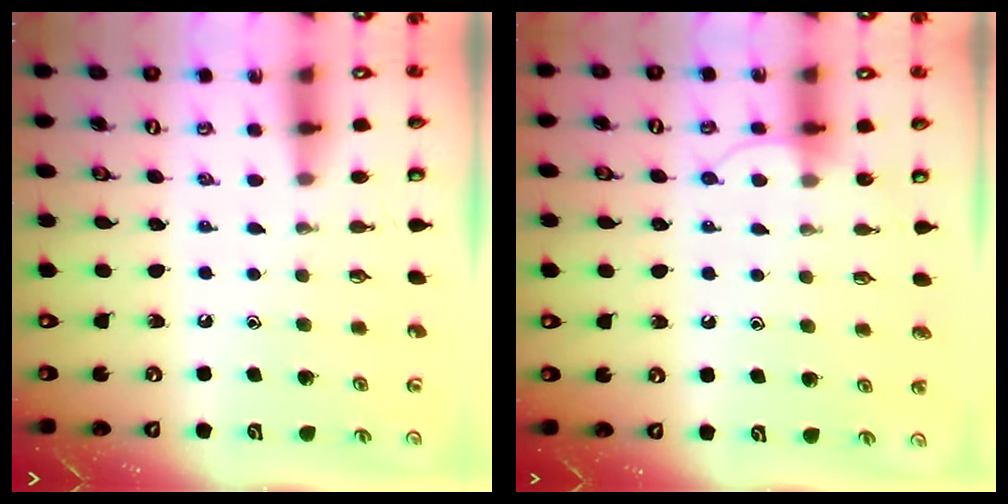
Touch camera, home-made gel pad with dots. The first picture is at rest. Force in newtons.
{"total": 7.0, "press": 7.0, "slide": 0.7}